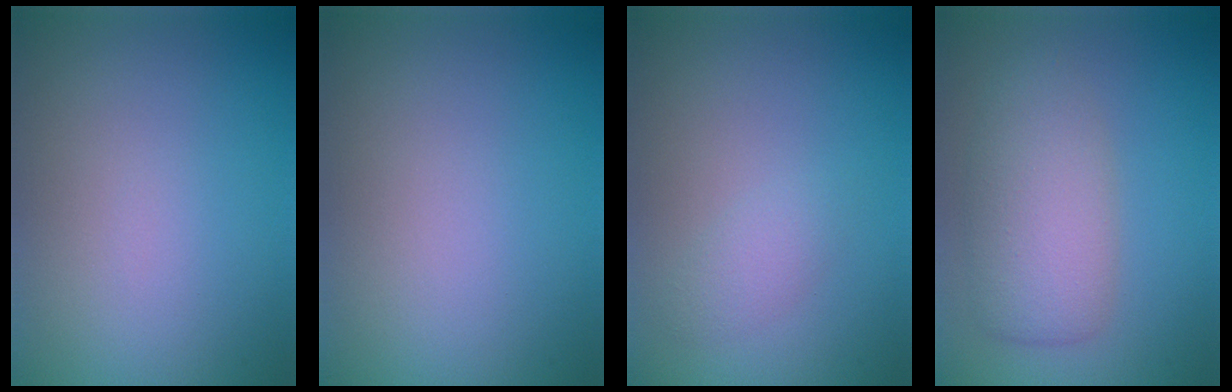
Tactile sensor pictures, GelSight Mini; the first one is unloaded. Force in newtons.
{"total": 0.0}
{"total": 1.4, "press": 1.4, "slide": 0.1}
{"total": 5.1, "press": 5.0, "slide": 0.5}